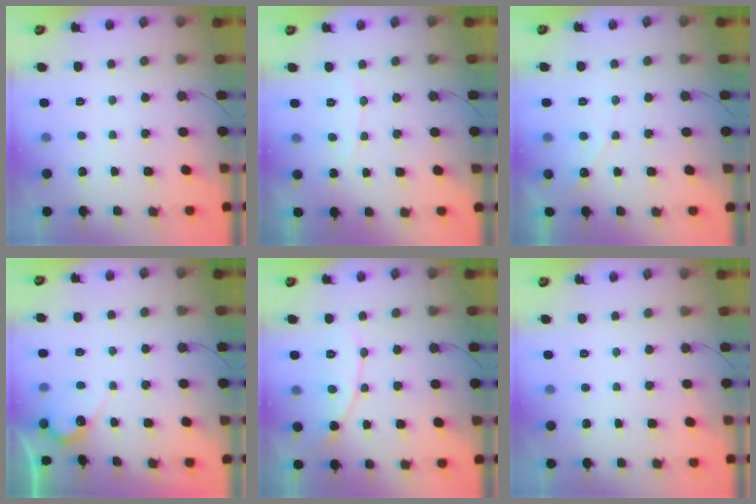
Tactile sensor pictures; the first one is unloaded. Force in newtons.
{"total": 4.5, "press": 4.5, "slide": 0.3}
{"total": 4.5, "press": 4.5, "slide": 0.3}
{"total": 3.9, "press": 3.9, "slide": 0.2}
{"total": 10.0, "press": 9.9, "slide": 0.5}
{"total": 0.0}